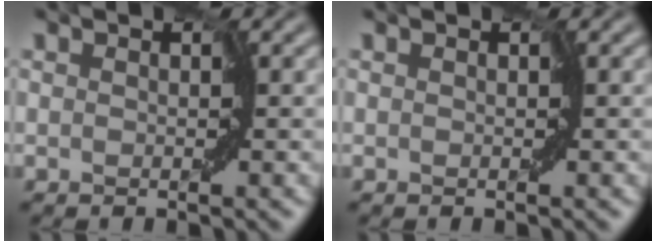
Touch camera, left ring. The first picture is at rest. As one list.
[{"total": 0.0}]